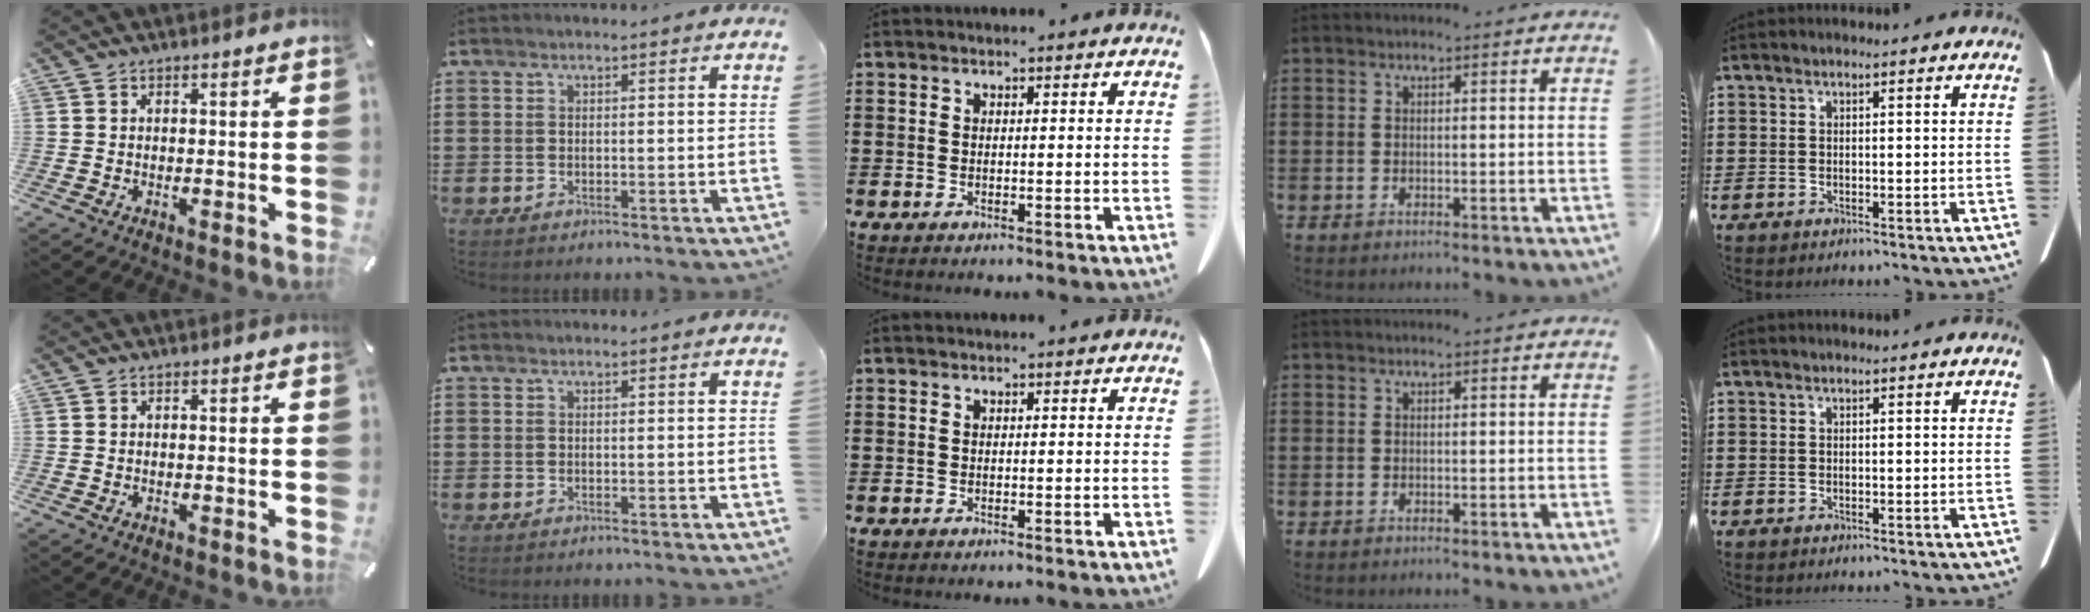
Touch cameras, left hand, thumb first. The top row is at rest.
{}